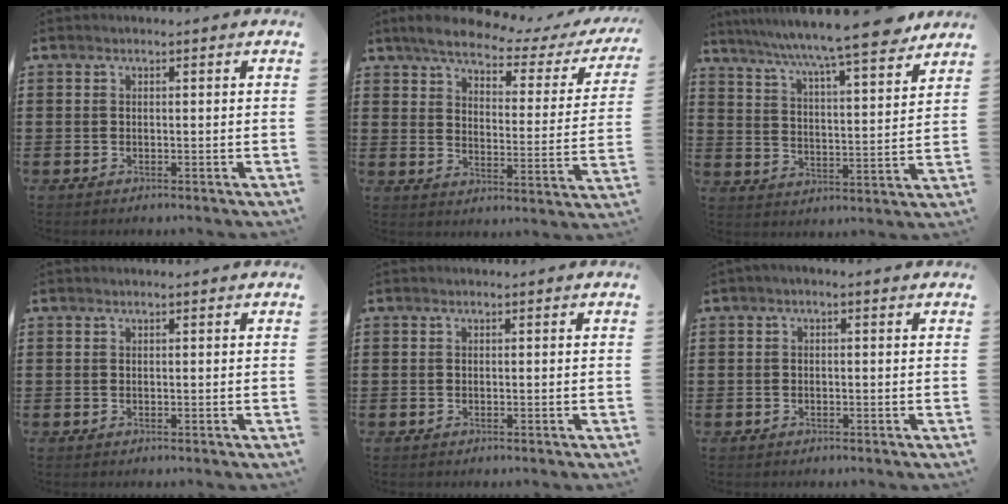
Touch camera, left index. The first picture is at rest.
{"total": 5.4, "force": [4.5, 1.1, 2.7], "torque": [-0.068, -0.024, 0.071]}
{"total": 9.1, "force": [8.1, -0.1, 4.2], "torque": [-0.105, -0.050, 0.134]}
{"total": 0.0}
{"total": 0.0}
{"total": 0.8, "force": [-0.4, 0.2, 0.6], "torque": [-0.011, -0.003, -0.008]}